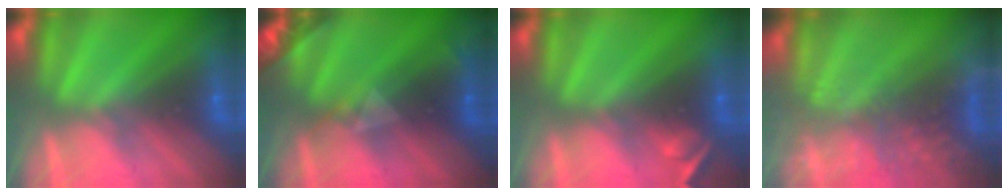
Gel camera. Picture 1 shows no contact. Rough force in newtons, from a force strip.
{"total": 2.4}
{"total": 2.1}
{"total": 8.1}